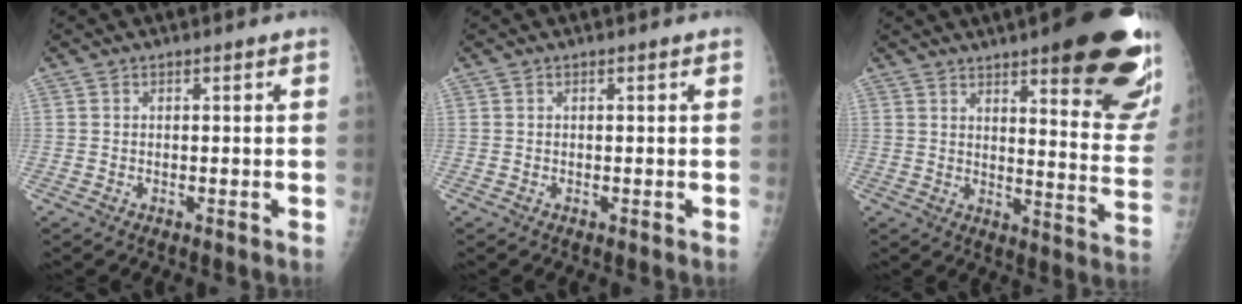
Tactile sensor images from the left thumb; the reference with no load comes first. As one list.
[{"total": 0.0}, {"total": 25.1, "force": [14.8, 6.0, 19.4], "torque": [-0.196, -0.066, 0.187]}]